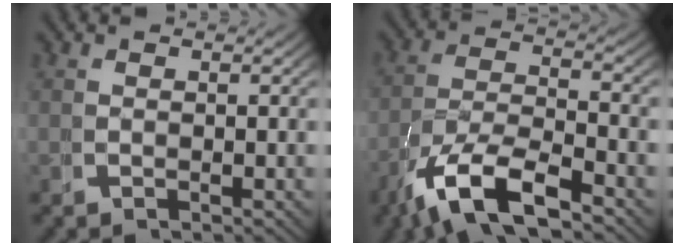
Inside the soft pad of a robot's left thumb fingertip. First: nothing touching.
{"total": 8.9, "force": [-3.0, 4.9, 6.8], "torque": [-0.150, -0.029, -0.038]}